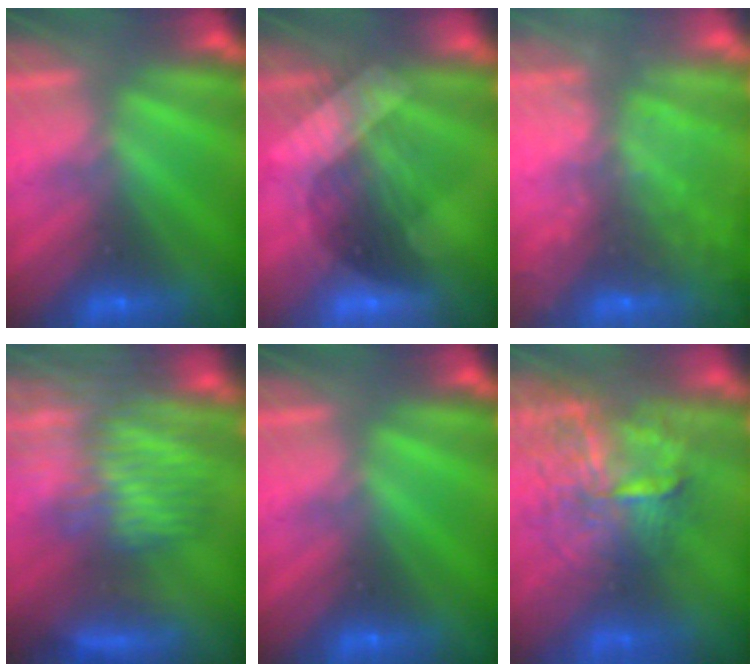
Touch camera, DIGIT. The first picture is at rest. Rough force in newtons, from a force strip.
{"total": 3.3}
{"total": 6.0}
{"total": 6.2}
{"total": 0.0}
{"total": 7.2}